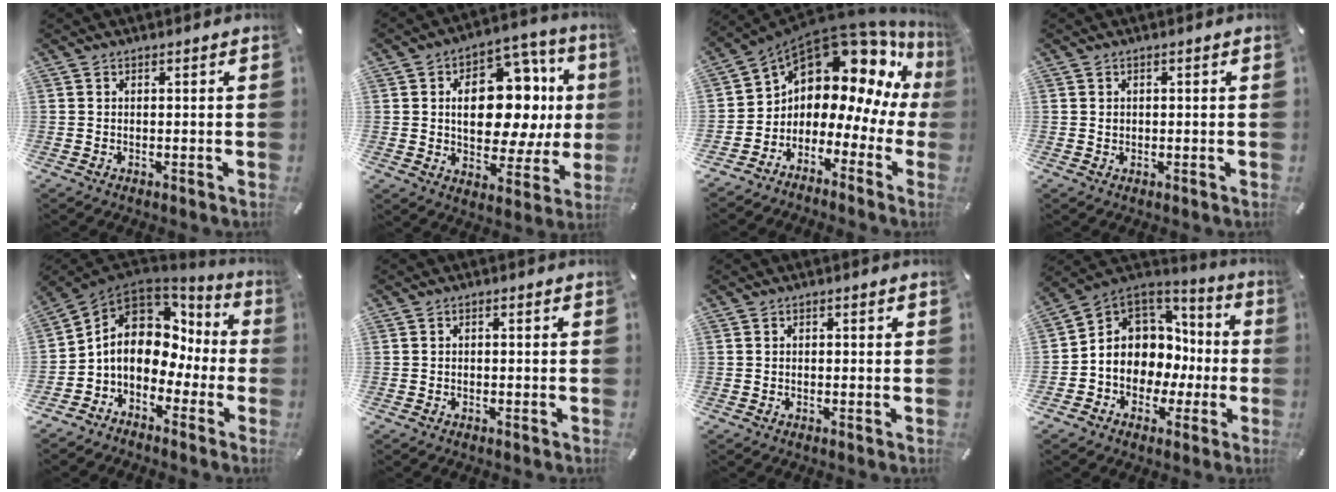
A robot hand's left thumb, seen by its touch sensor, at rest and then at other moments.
{"total": 20.7, "force": [3.1, 13.1, 15.7], "torque": [-0.240, -0.022, 0.050]}
{"total": 12.2, "force": [7.8, 7.6, 5.5], "torque": [-0.097, -0.081, 0.135]}
{"total": 0.9, "force": [0.0, 0.8, 0.3], "torque": [-0.006, 0.004, -0.001]}
{"total": 11.6, "force": [0.4, 9.4, 6.6], "torque": [-0.125, -0.006, 0.007]}
{"total": 0.6, "force": [-0.3, 0.3, 0.4], "torque": [-0.008, 0.000, -0.007]}
{"total": 0.6, "force": [0.0, 0.4, 0.4], "torque": [-0.008, 0.001, -0.001]}
{"total": 9.5, "force": [-0.6, 9.1, 2.8], "torque": [-0.075, -0.016, -0.004]}